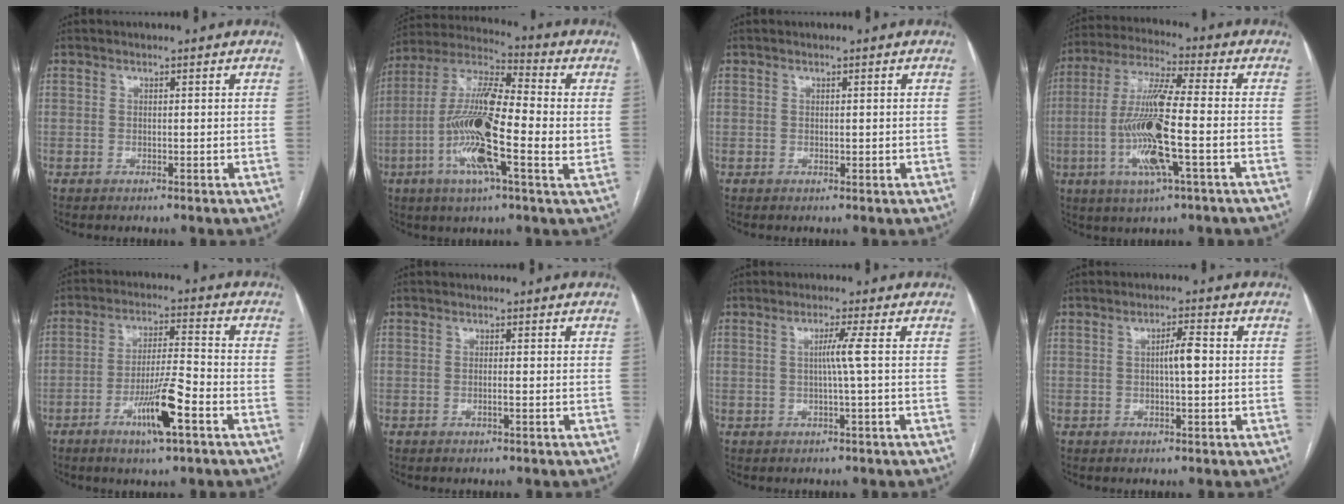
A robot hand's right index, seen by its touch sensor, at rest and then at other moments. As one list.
[{"total": 17.8, "force": [-2.5, 3.2, 17.3], "torque": [-0.341, 0.001, -0.055]}, {"total": 0.8, "force": [0.0, 0.5, 0.7], "torque": [-0.012, -0.002, 0.004]}, {"total": 14.4, "force": [-3.5, 0.9, 13.9], "torque": [-0.284, -0.008, -0.068]}, {"total": 9.5, "force": [-4.5, 0.7, 8.4], "torque": [-0.155, -0.006, -0.078]}, {"total": 0.9, "force": [-0.3, -0.1, 0.9], "torque": [-0.019, 0.000, -0.005]}, {"total": 2.7, "force": [0.0, -1.1, 2.5], "torque": [-0.046, -0.001, 0.001]}, {"total": 3.2, "force": [0.0, 0.4, 3.1], "torque": [-0.054, 0.005, -0.001]}]